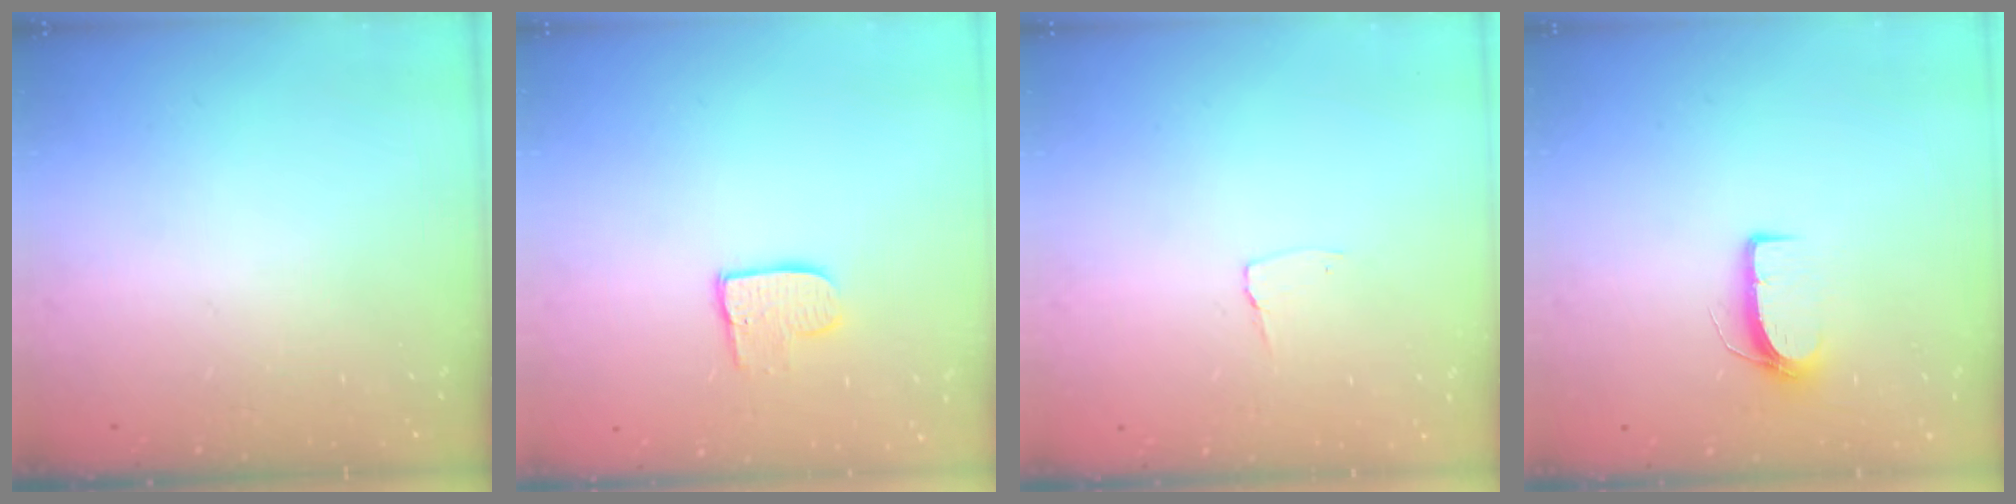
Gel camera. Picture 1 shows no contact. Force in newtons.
{"total": 7.8, "press": 7.8, "slide": 0.5}
{"total": 2.9, "press": 2.9, "slide": 0.3}
{"total": 7.0, "press": 7.0, "slide": 0.6}